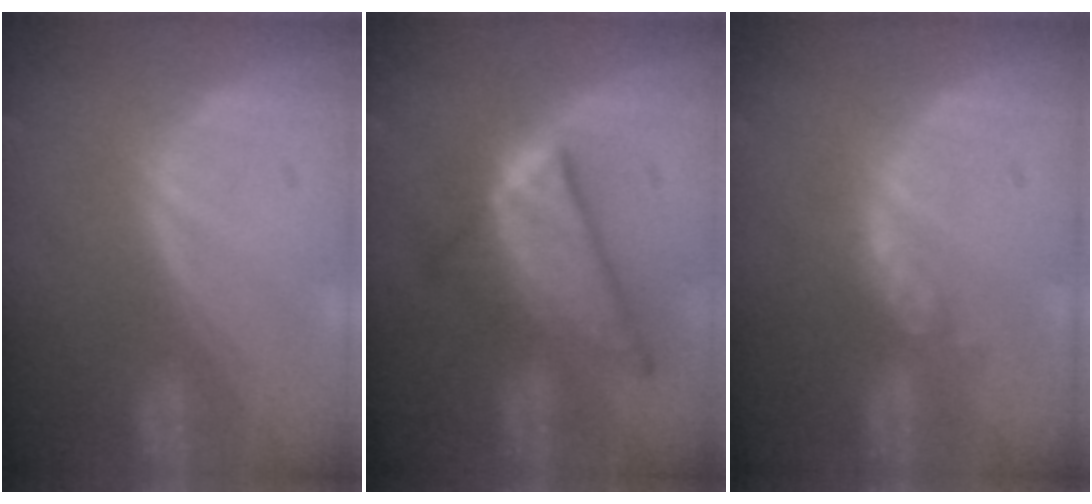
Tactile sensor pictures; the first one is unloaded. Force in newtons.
{"total": 8.8, "press": 8.8, "slide": 0.6}
{"total": 4.7, "press": 4.1, "slide": 2.2}